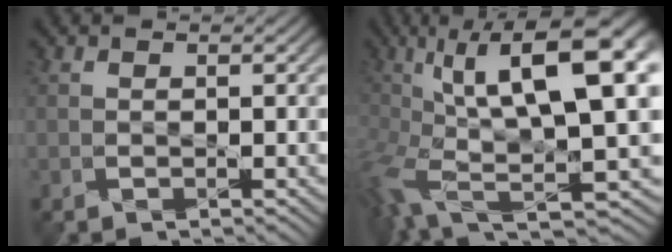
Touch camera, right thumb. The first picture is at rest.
{"total": 15.7, "force": [1.0, 5.0, 14.8], "torque": [-0.266, -0.004, 0.026]}